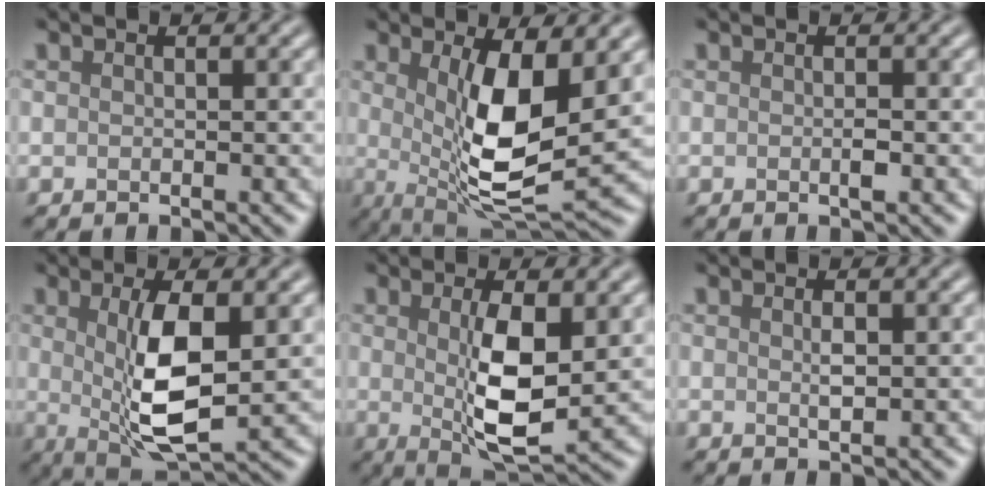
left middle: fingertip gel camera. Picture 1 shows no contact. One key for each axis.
{"total": 8.7, "fx": 0.8, "fy": 2.8, "fz": 8.3, "tx": -0.150, "ty": -0.018, "tz": 0.018}
{"total": 0.6, "fx": -0.2, "fy": 0.0, "fz": 0.6, "tx": -0.015, "ty": -0.001, "tz": -0.005}
{"total": 6.9, "fx": 0.3, "fy": 2.2, "fz": 6.5, "tx": -0.122, "ty": -0.009, "tz": 0.010}
{"total": 6.1, "fx": 0.2, "fy": 1.8, "fz": 5.8, "tx": -0.107, "ty": -0.011, "tz": 0.008}
{"total": 0.9, "fx": 0.2, "fy": 0.1, "fz": 0.8, "tx": -0.021, "ty": -0.001, "tz": 0.004}